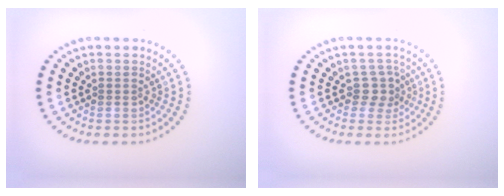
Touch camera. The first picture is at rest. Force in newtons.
{"total": 1.9, "press": 1.5, "slide": 1.2}